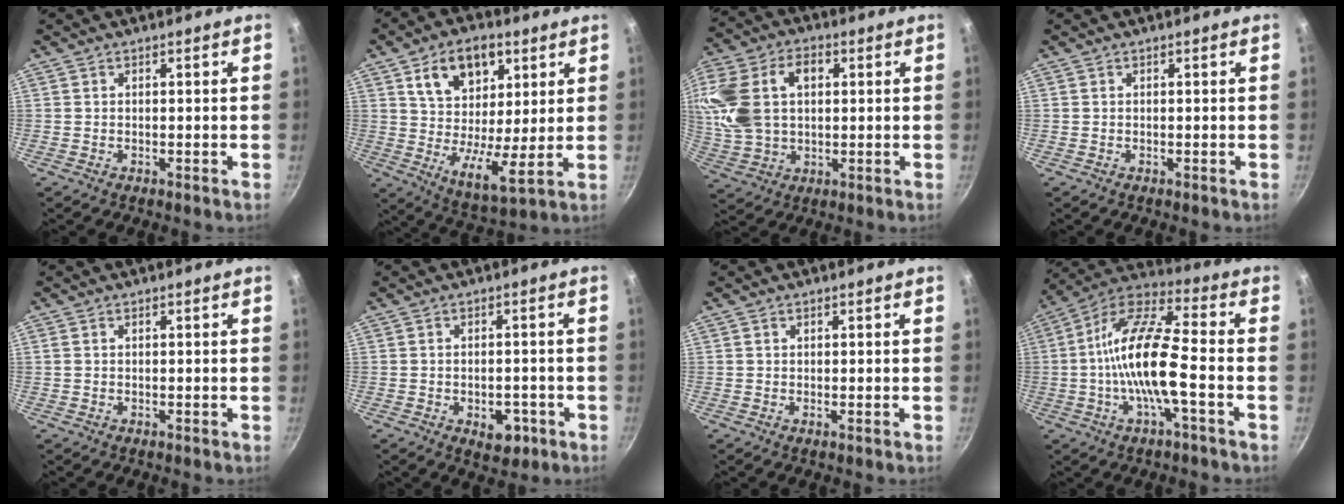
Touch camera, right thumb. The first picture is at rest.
{"total": 16.0, "force": [6.8, 9.1, 11.3], "torque": [-0.157, -0.032, 0.114]}
{"total": 16.5, "force": [3.3, 11.2, 11.6], "torque": [-0.226, 0.016, 0.062]}
{"total": 0.0}
{"total": 0.7, "force": [0.2, 0.6, 0.3], "torque": [-0.006, 0.003, 0.002]}
{"total": 5.5, "force": [-2.1, 3.5, 3.7], "torque": [-0.031, 0.008, -0.022]}
{"total": 0.8, "force": [0.4, 0.4, 0.5], "torque": [-0.006, 0.002, 0.005]}
{"total": 15.8, "force": [-2.6, 4.3, 14.9], "torque": [-0.282, 0.036, -0.066]}